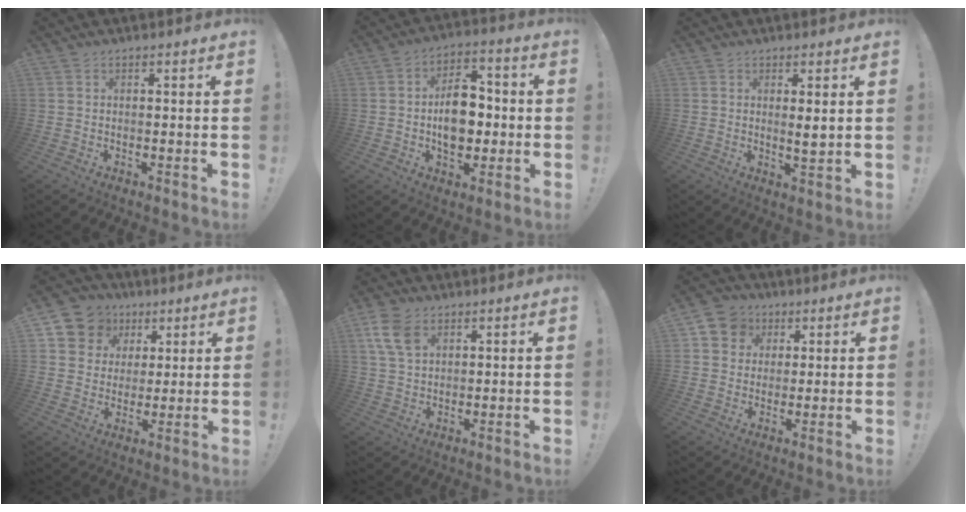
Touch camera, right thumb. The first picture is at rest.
{"total": 13.2, "force": [-1.4, 9.1, 9.5], "torque": [-0.144, 0.015, -0.022]}
{"total": 3.3, "force": [1.3, 0.2, 3.0], "torque": [-0.035, -0.022, 0.017]}
{"total": 9.7, "force": [4.0, 8.6, 2.0], "torque": [-0.028, -0.025, 0.084]}
{"total": 9.0, "force": [4.3, 6.0, 5.2], "torque": [-0.100, -0.005, 0.087]}
{"total": 8.4, "force": [2.7, 7.6, 2.3], "torque": [-0.032, -0.007, 0.057]}